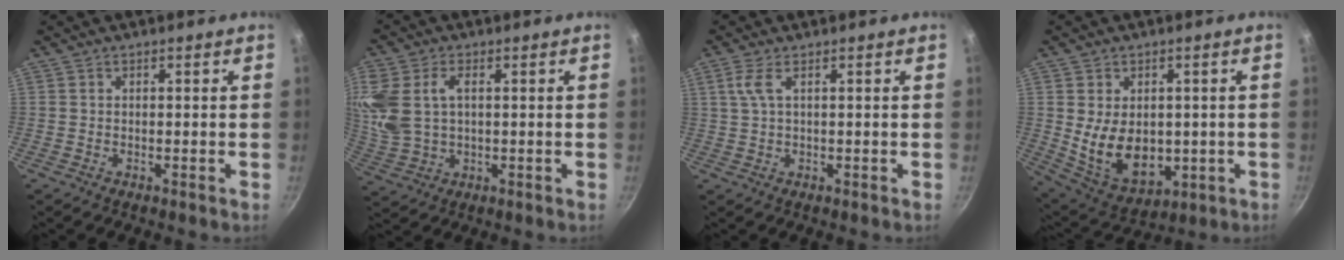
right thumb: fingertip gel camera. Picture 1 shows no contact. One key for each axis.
{"total": 12.6, "fx": 3.0, "fy": 8.2, "fz": 9.1, "tx": -0.200, "ty": 0.009, "tz": 0.065}
{"total": 3.0, "fx": 1.0, "fy": 0.8, "fz": 2.7, "tx": -0.066, "ty": 0.004, "tz": 0.023}
{"total": 13.2, "fx": -0.2, "fy": 9.2, "fz": 9.4, "tx": -0.132, "ty": -0.020, "tz": 0.029}